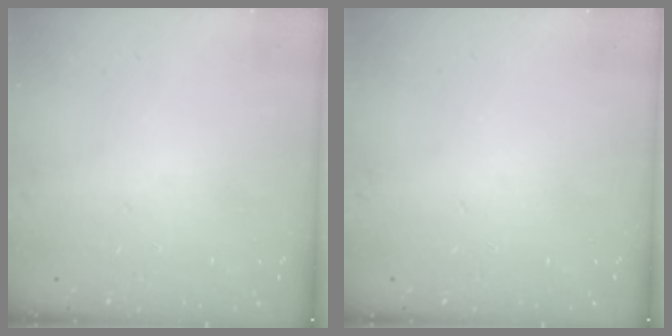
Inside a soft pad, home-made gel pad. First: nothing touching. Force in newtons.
{"total": 0.0}